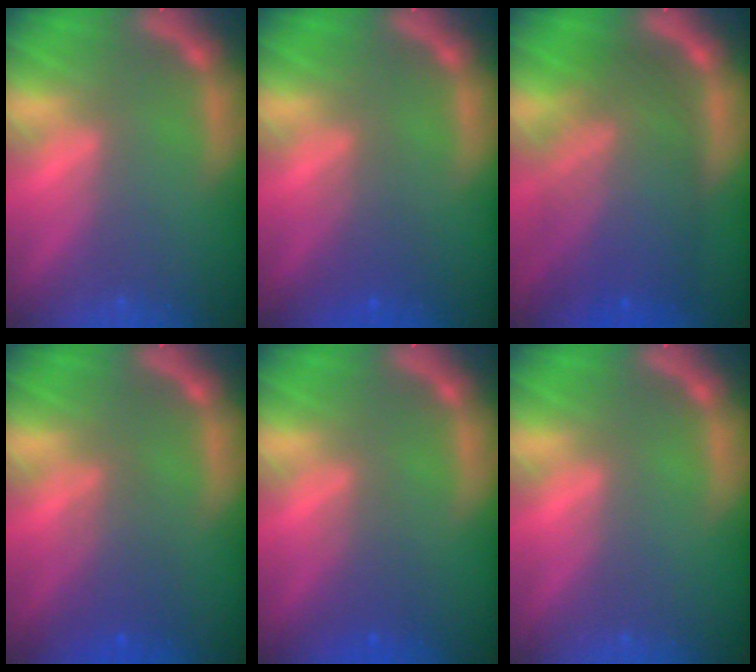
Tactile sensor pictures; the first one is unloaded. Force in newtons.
{"total": 2.4}
{"total": 10.0}
{"total": 3.0}
{"total": 1.9}
{"total": 0.0}